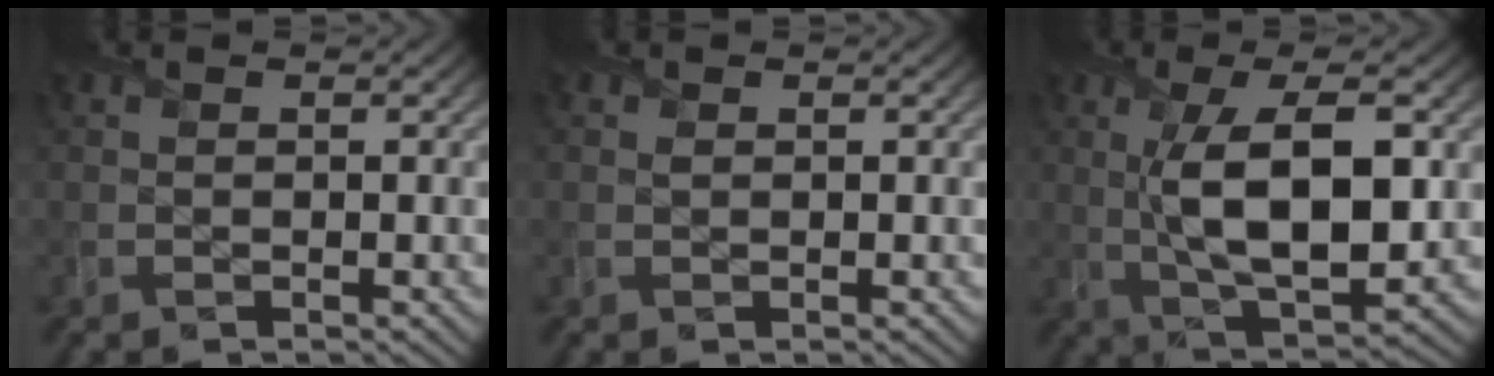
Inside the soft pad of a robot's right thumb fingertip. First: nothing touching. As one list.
[{"total": 0.0}, {"total": 11.7, "force": [0.7, 4.6, 10.8], "torque": [-0.194, -0.007, 0.019]}]